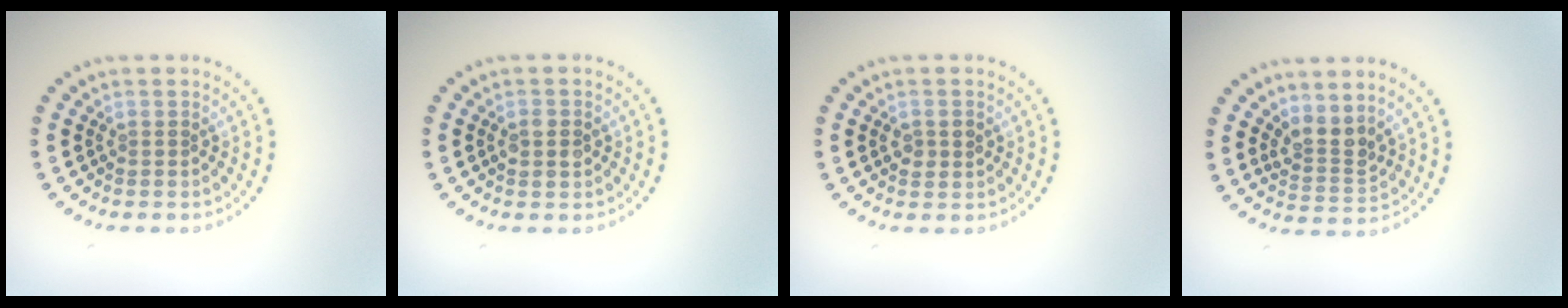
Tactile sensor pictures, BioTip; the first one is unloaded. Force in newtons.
{"total": 1.9, "press": 1.9, "slide": 0.1}
{"total": 1.4, "press": 1.4, "slide": 0.1}
{"total": 2.6, "press": 1.9, "slide": 1.8}